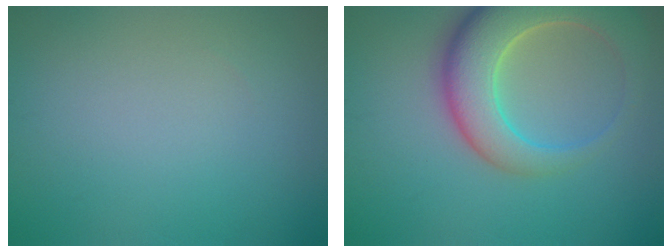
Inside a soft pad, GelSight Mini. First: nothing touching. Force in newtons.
{"total": 8.8, "press": 8.8, "slide": 0.7}